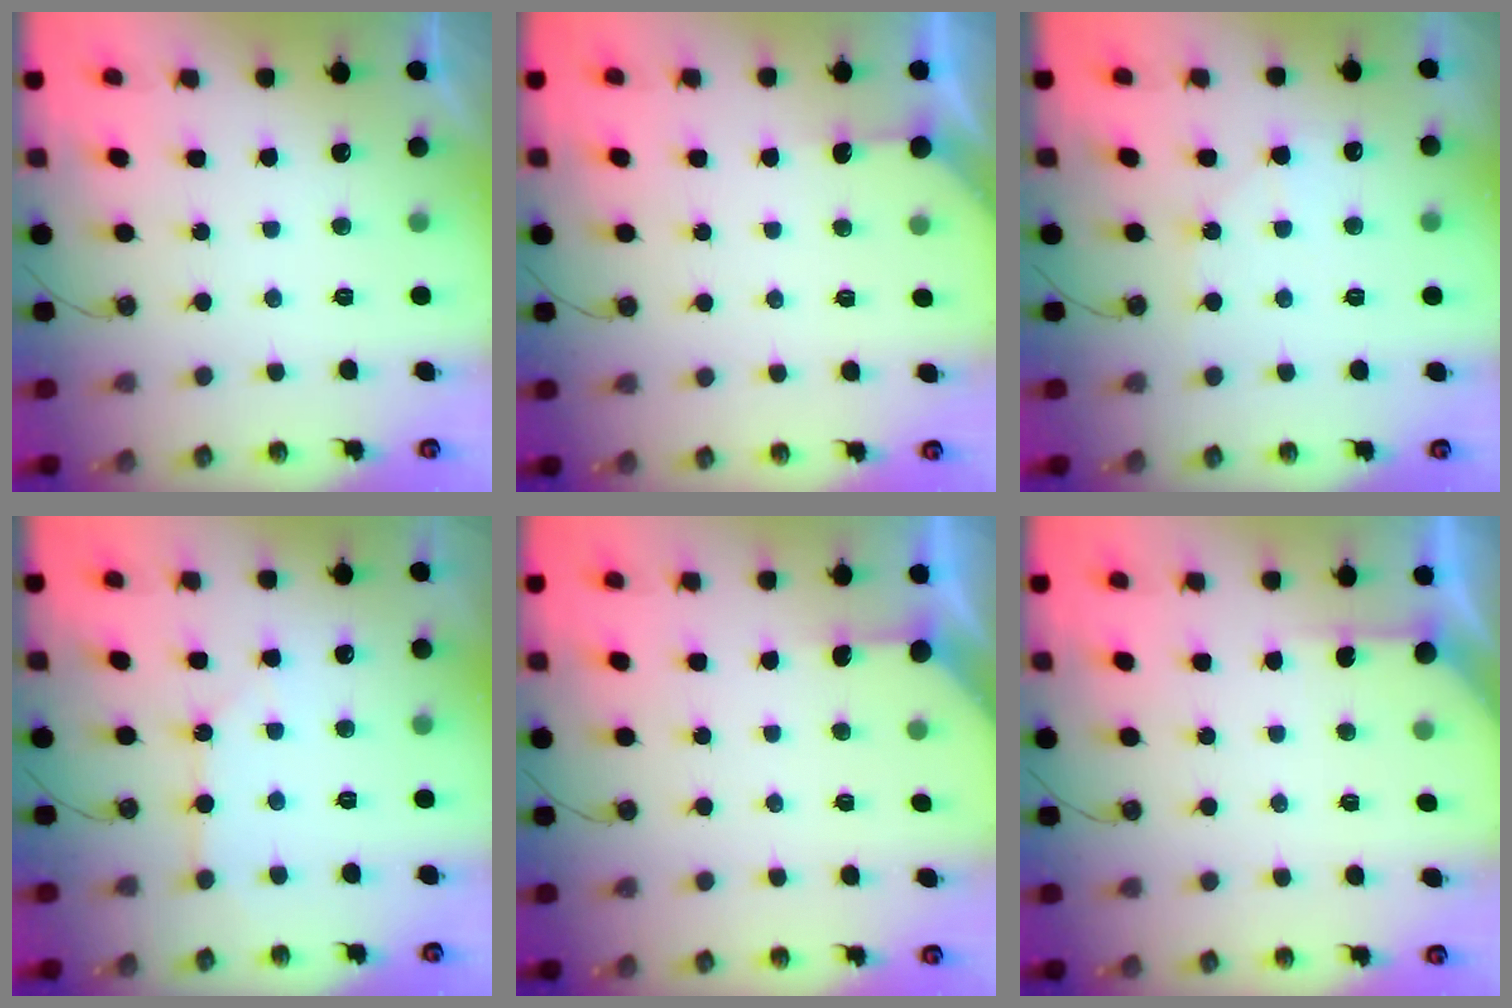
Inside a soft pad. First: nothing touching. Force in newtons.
{"total": 3.8, "press": 3.8, "slide": 0.3}
{"total": 4.4, "press": 4.4, "slide": 0.5}
{"total": 3.6, "press": 3.5, "slide": 0.5}
{"total": 2.4, "press": 2.4, "slide": 0.3}
{"total": 3.5, "press": 3.5, "slide": 0.4}